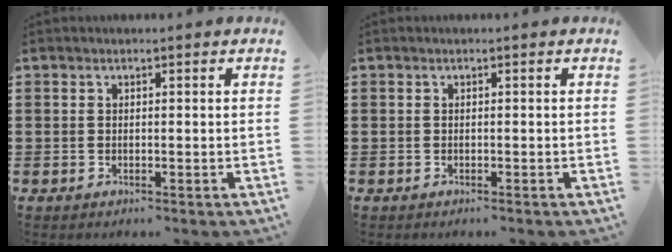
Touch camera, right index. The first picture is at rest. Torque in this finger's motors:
{"motor_torque": [0.06, 0.07, 0.00, 0.00]}